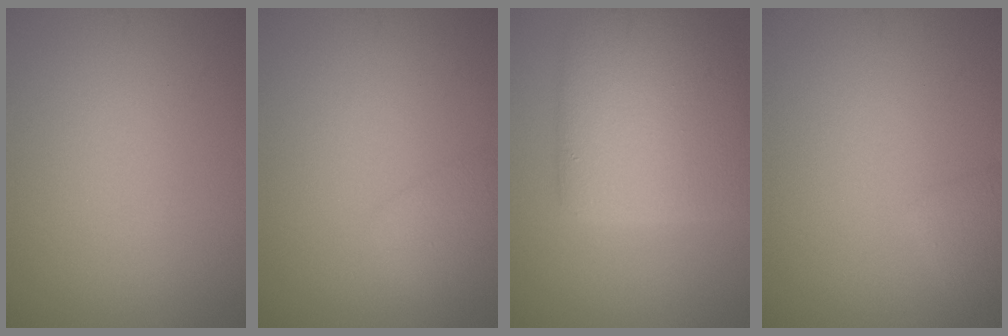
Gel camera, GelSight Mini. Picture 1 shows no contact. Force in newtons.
{"total": 1.8, "press": 1.8, "slide": 0.1}
{"total": 7.7, "press": 7.6, "slide": 0.5}
{"total": 1.4, "press": 1.4, "slide": 0.1}